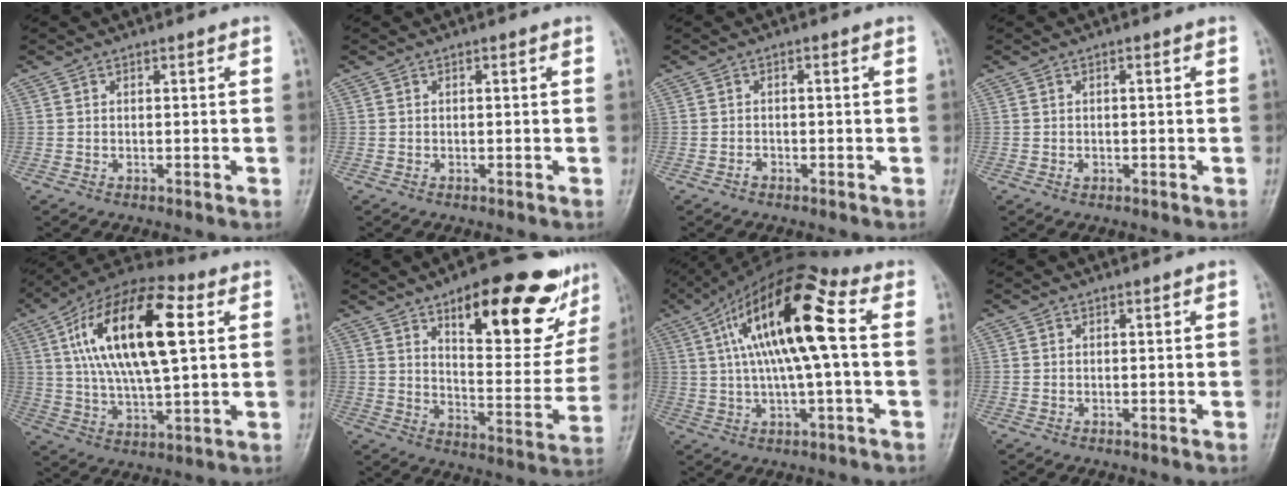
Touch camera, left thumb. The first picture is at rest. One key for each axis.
{"total": 0.0}
{"total": 1.0, "fx": -0.8, "fy": 0.6, "fz": 0.4, "tx": -0.005, "ty": 0.003, "tz": -0.015}
{"total": 1.0, "fx": -0.3, "fy": 0.7, "fz": 0.7, "tx": -0.008, "ty": 0.003, "tz": -0.005}
{"total": 21.9, "fx": 5.5, "fy": 9.0, "fz": 19.2, "tx": -0.338, "ty": 0.009, "tz": 0.086}
{"total": 23.9, "fx": 13.8, "fy": 8.7, "fz": 17.4, "tx": -0.186, "ty": -0.055, "tz": 0.201}
{"total": 16.8, "fx": 2.7, "fy": 4.5, "fz": 16.0, "tx": -0.295, "ty": 0.033, "tz": 0.039}
{"total": 0.0}